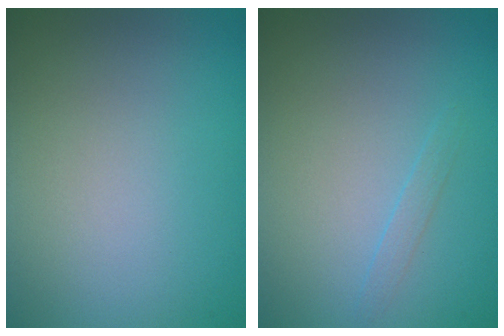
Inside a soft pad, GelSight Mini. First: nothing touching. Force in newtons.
{"total": 0.7, "press": 0.7, "slide": 0.1}